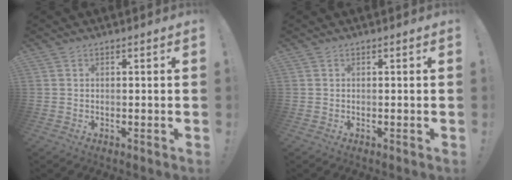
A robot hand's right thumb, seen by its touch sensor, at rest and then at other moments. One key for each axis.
{"total": 0.0}